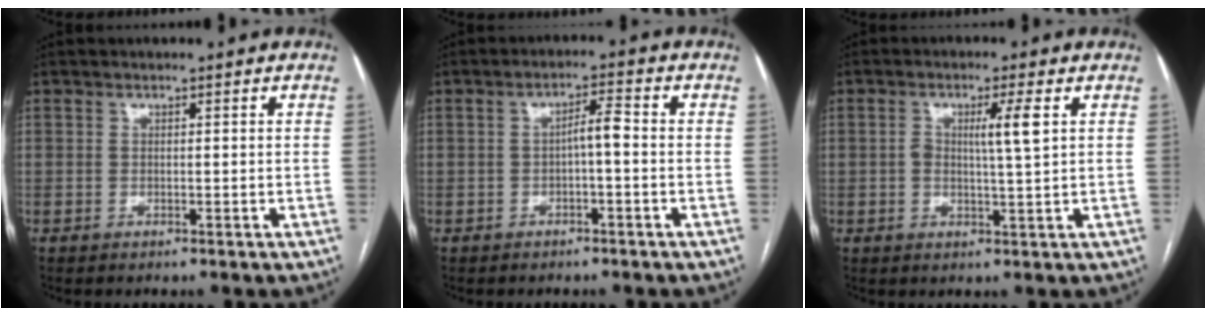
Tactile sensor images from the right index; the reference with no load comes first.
{"total": 3.1, "force": [-0.5, 0.5, 3.0], "torque": [-0.049, 0.010, -0.008]}
{"total": 4.6, "force": [1.0, -0.1, 4.5], "torque": [-0.080, -0.001, 0.016]}